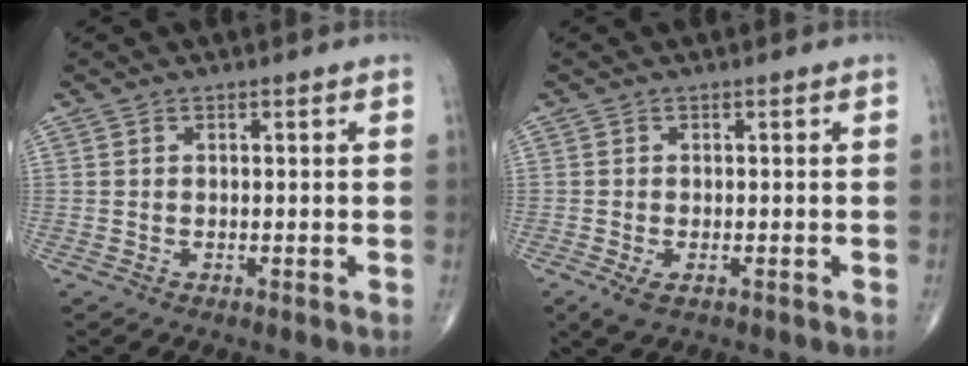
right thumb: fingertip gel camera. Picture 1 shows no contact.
{"total": 2.5, "force": [-1.0, 1.2, 1.9], "torque": [-0.041, -0.005, -0.016]}